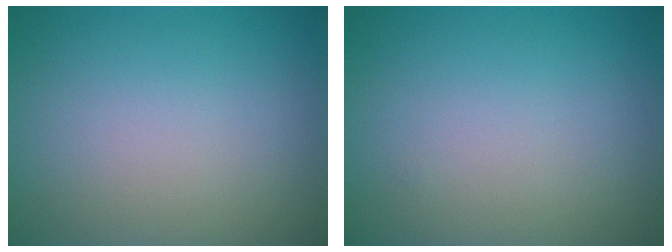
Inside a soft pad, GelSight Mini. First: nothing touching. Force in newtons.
{"total": 0.0}